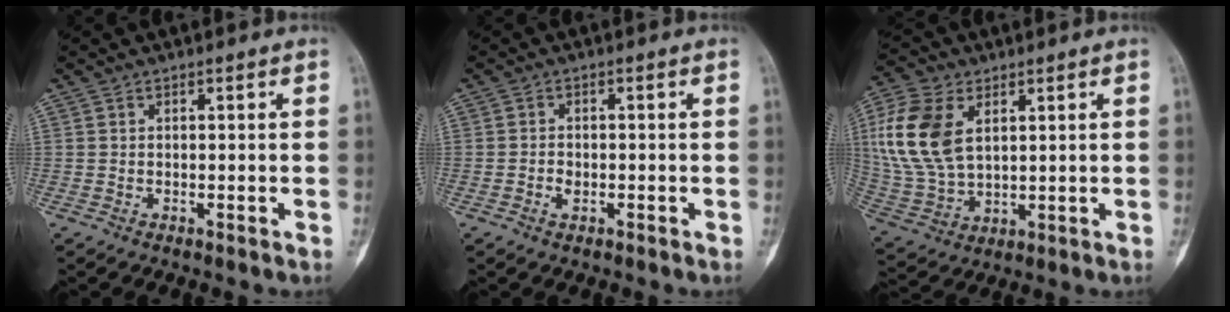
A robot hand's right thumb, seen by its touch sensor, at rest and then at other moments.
{"total": 1.8, "force": [-0.7, 1.2, 1.1], "torque": [-0.017, 0.006, -0.015]}
{"total": 15.3, "force": [4.4, 9.4, 11.3], "torque": [-0.238, -0.005, 0.091]}